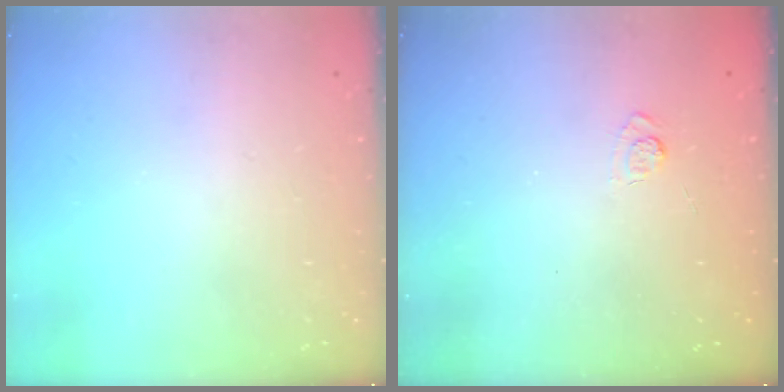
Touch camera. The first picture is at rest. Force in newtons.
{"total": 2.2, "press": 1.8, "slide": 1.3}